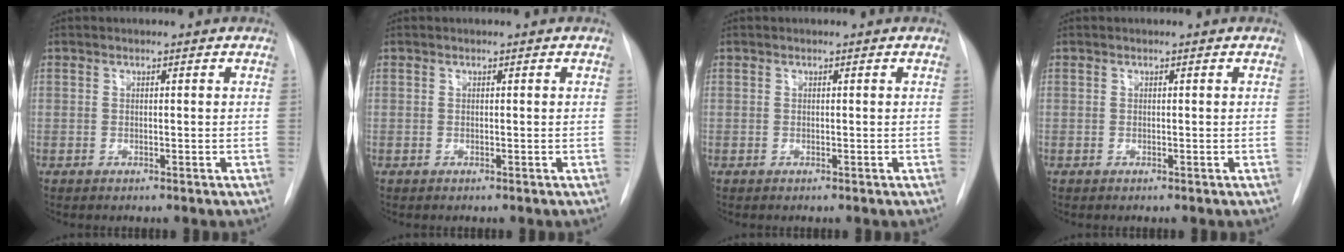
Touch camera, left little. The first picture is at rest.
{"total": 0.0}
{"total": 0.0}
{"total": 0.0}